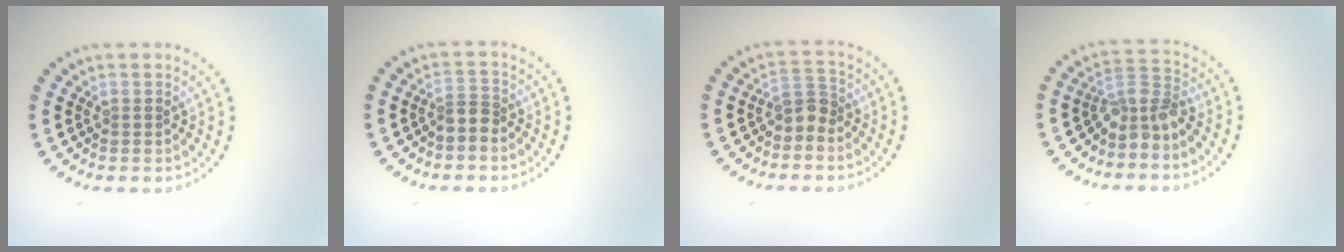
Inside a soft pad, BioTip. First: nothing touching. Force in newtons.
{"total": 1.8, "press": 1.5, "slide": 1.1}
{"total": 2.2, "press": 1.7, "slide": 1.4}
{"total": 3.1, "press": 2.2, "slide": 2.2}